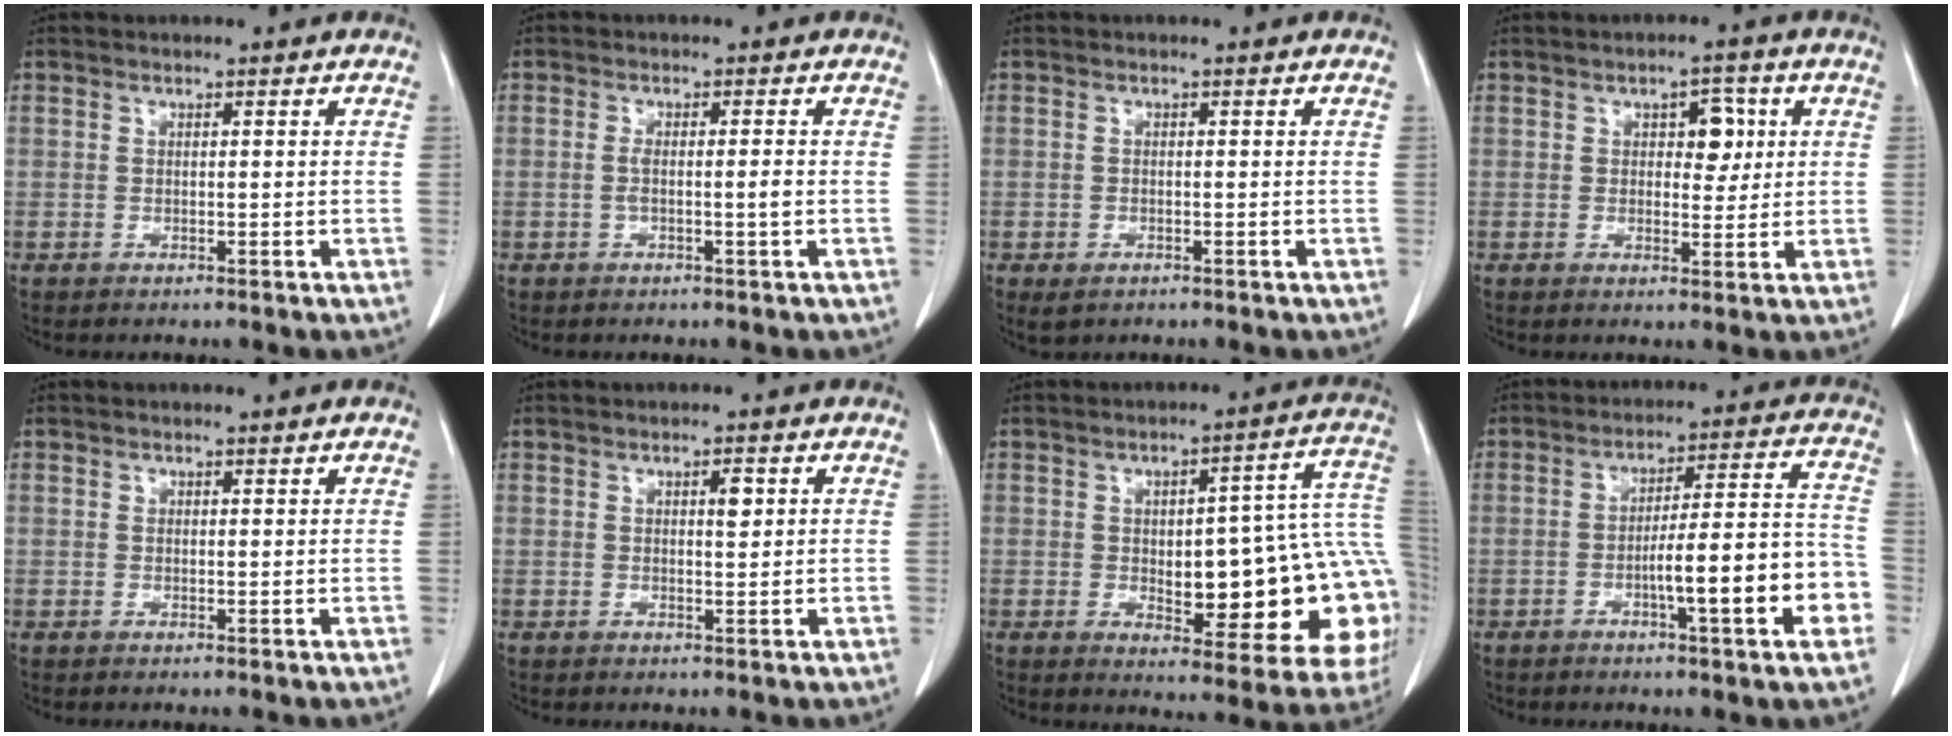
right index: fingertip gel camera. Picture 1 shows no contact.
{"total": 2.2, "force": [-0.4, 0.0, 2.2], "torque": [-0.038, 0.003, -0.006]}
{"total": 1.8, "force": [-0.9, 0.9, 1.2], "torque": [-0.022, -0.002, -0.007]}
{"total": 4.3, "force": [1.2, 2.4, 3.4], "torque": [-0.042, 0.008, 0.018]}
{"total": 0.7, "force": [0.5, 0.3, 0.4], "torque": [-0.006, 0.000, 0.007]}
{"total": 2.2, "force": [0.8, 0.9, 1.8], "torque": [-0.026, -0.003, 0.013]}
{"total": 21.0, "force": [-2.5, 6.8, 19.7], "torque": [-0.165, 0.039, -0.007]}
{"total": 12.8, "force": [-4.2, 1.1, 12.0], "torque": [-0.169, 0.018, -0.057]}